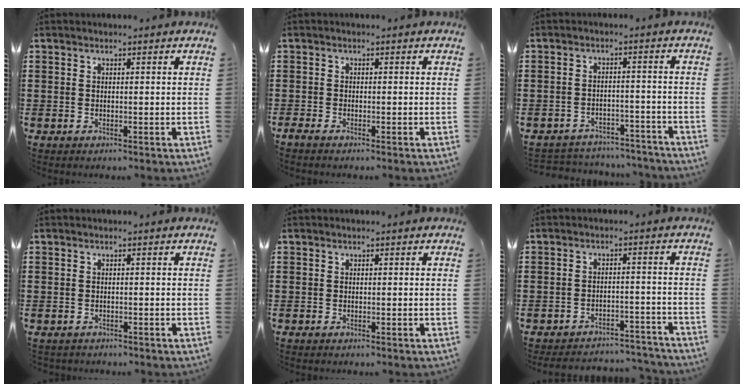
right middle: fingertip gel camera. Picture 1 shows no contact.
{"total": 0.7, "force": [-0.6, 0.1, 0.4], "torque": [-0.009, -0.005, -0.010]}
{"total": 3.6, "force": [-3.6, 0.4, -0.1], "torque": [-0.006, 0.000, -0.076]}
{"total": 0.7, "force": [-0.7, 0.1, -0.1], "torque": [-0.001, 0.000, -0.015]}
{"total": 0.0}
{"total": 4.0, "force": [-3.9, 0.3, 0.4], "torque": [-0.011, 0.001, -0.082]}